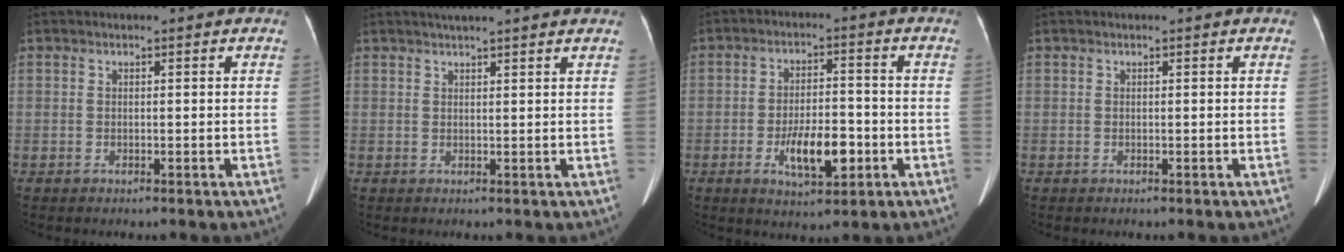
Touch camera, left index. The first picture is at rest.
{"total": 7.0, "force": [6.0, 0.0, 3.6], "torque": [-0.052, 0.029, 0.072]}
{"total": 8.2, "force": [-2.9, 3.1, 7.0], "torque": [-0.128, -0.001, -0.046]}
{"total": 0.0}